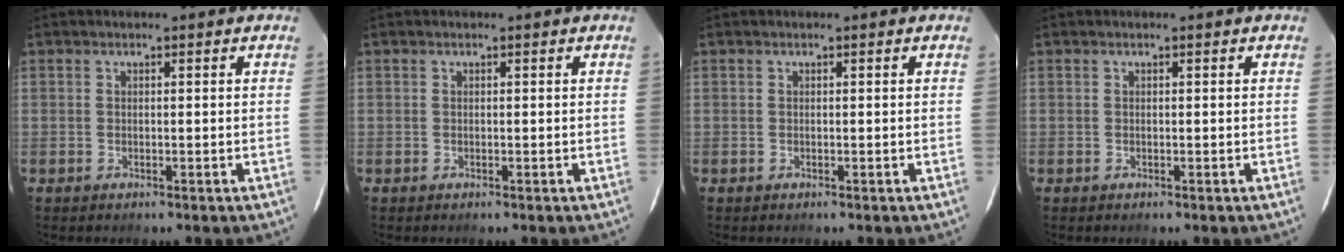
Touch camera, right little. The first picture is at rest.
{"total": 0.0}
{"total": 0.0}
{"total": 0.0}